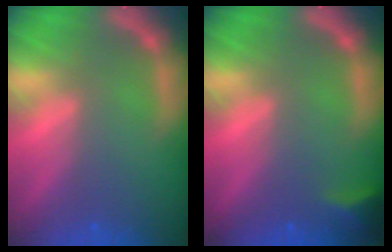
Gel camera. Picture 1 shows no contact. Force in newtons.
{"total": 2.4}